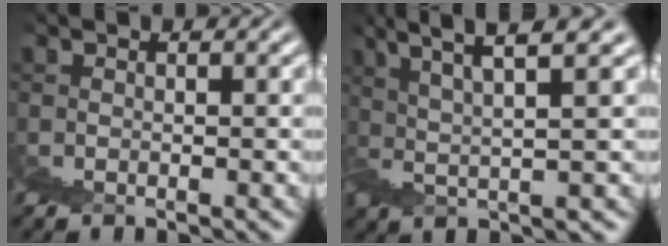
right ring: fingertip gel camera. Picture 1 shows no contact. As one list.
[{"total": 6.1, "force": [3.6, -4.9, 0.7], "torque": [0.008, 0.046, 0.048]}]